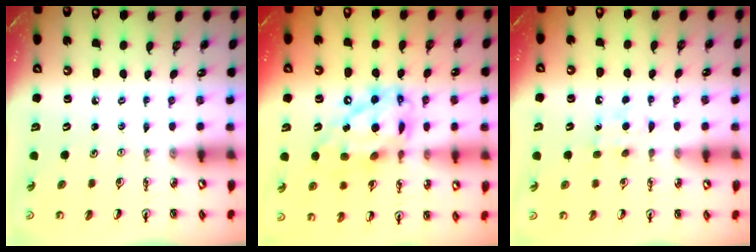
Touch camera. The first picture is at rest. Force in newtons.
{"total": 16.8, "press": 16.8, "slide": 1.5}
{"total": 5.5, "press": 5.4, "slide": 0.8}